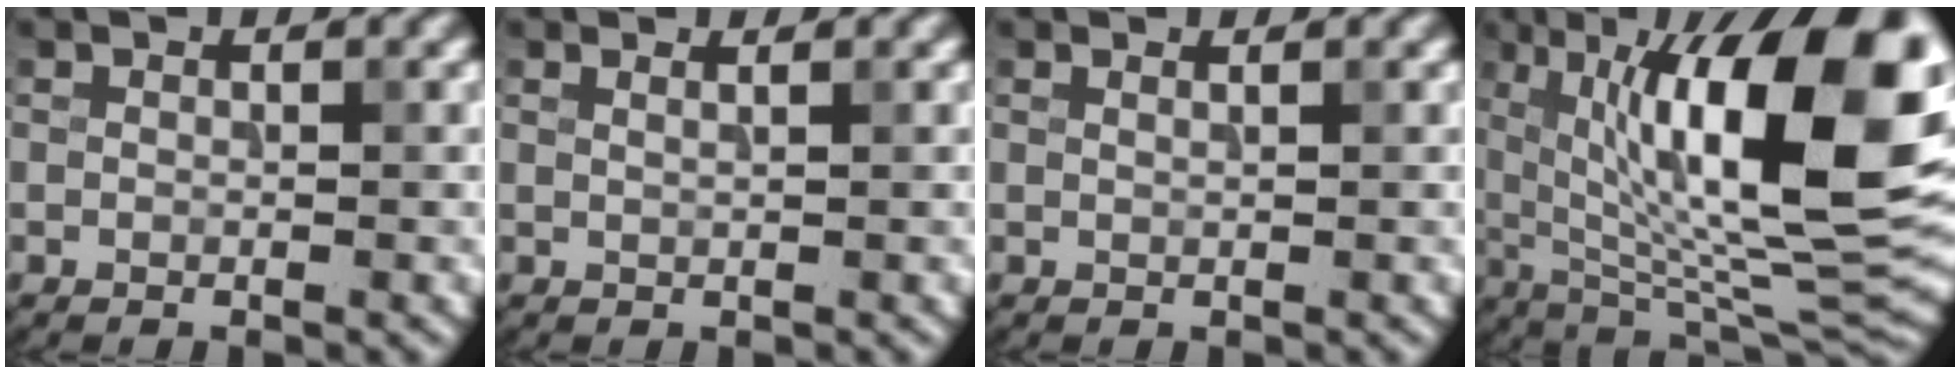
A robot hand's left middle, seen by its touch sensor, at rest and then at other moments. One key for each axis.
{"total": 1.9, "fx": 1.1, "fy": 1.0, "fz": 1.2, "tx": 0.004, "ty": -0.002, "tz": -0.011}
{"total": 1.6, "fx": 1.0, "fy": 0.9, "fz": 1.0, "tx": 0.002, "ty": -0.003, "tz": -0.008}
{"total": 18.4, "fx": 4.3, "fy": 6.7, "fz": 16.6, "tx": -0.244, "ty": 0.012, "tz": 0.071}